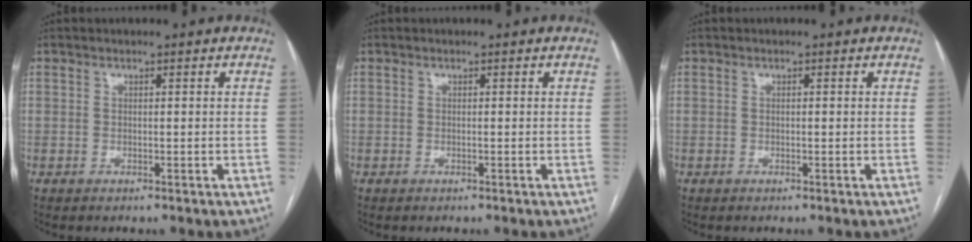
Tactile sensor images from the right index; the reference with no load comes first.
{"total": 0.0}
{"total": 0.0}